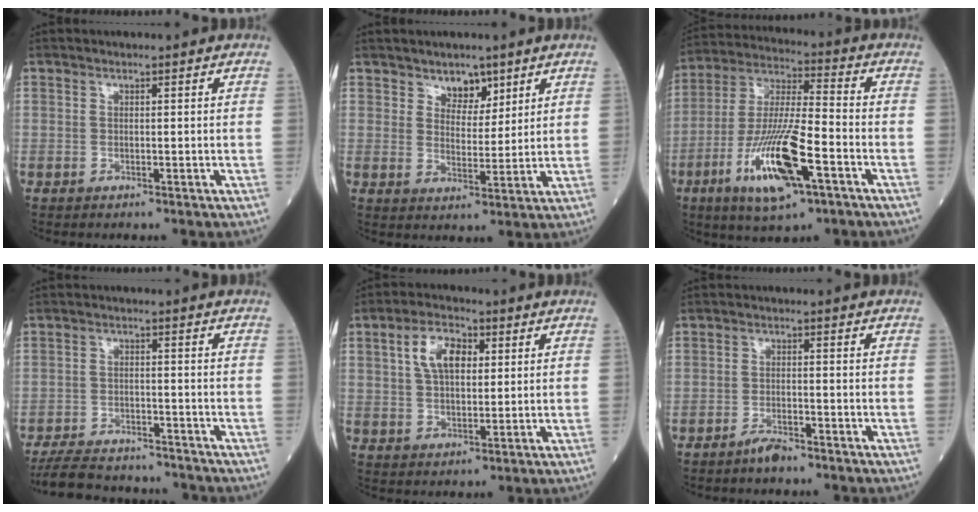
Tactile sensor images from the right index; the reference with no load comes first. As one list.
[{"total": 4.4, "force": [3.1, 2.5, 1.8], "torque": [-0.020, -0.002, 0.053]}, {"total": 16.0, "force": [-6.8, 3.0, 14.1], "torque": [-0.284, -0.017, -0.119]}, {"total": 10.0, "force": [-9.2, 2.1, 3.4], "torque": [-0.058, -0.008, -0.137]}, {"total": 7.3, "force": [2.3, 3.8, 5.8], "torque": [-0.113, 0.017, 0.044]}, {"total": 2.6, "force": [-2.2, 0.5, 1.3], "torque": [-0.032, -0.002, -0.038]}]